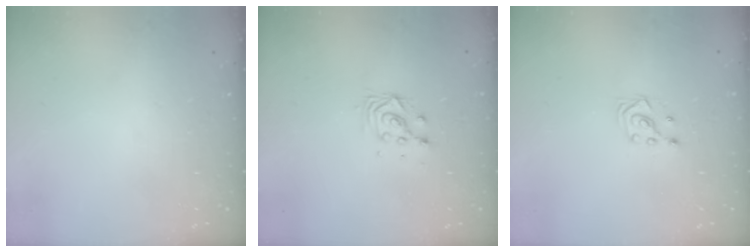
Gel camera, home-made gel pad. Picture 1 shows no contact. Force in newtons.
{"total": 4.8, "press": 4.8, "slide": 0.3}
{"total": 2.9, "press": 2.9, "slide": 0.3}